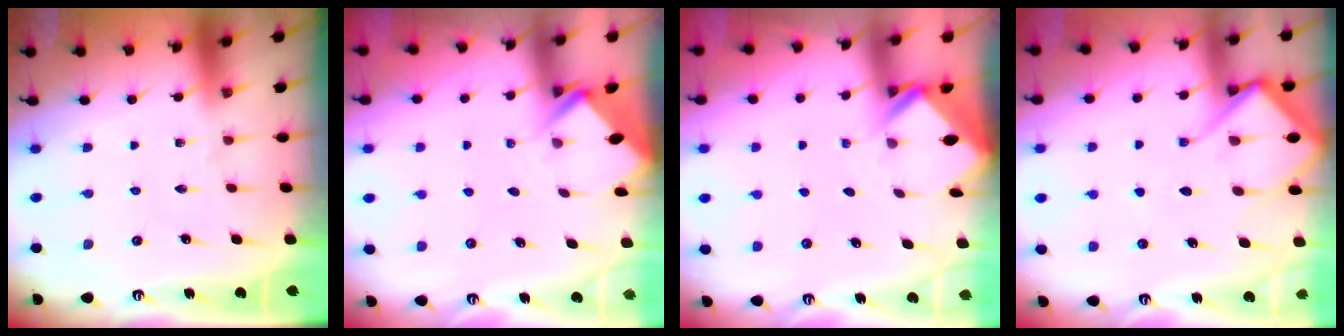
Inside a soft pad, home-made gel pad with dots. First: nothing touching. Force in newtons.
{"total": 2.9, "press": 2.9, "slide": 0.2}
{"total": 2.7, "press": 2.7, "slide": 0.1}
{"total": 11.3, "press": 11.2, "slide": 1.2}